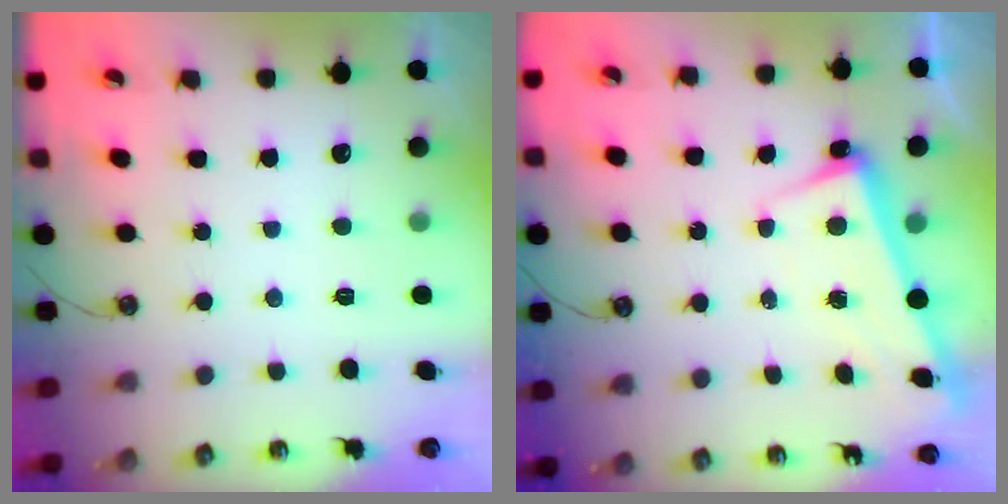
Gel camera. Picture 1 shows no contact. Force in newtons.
{"total": 2.4, "press": 2.2, "slide": 1.1}